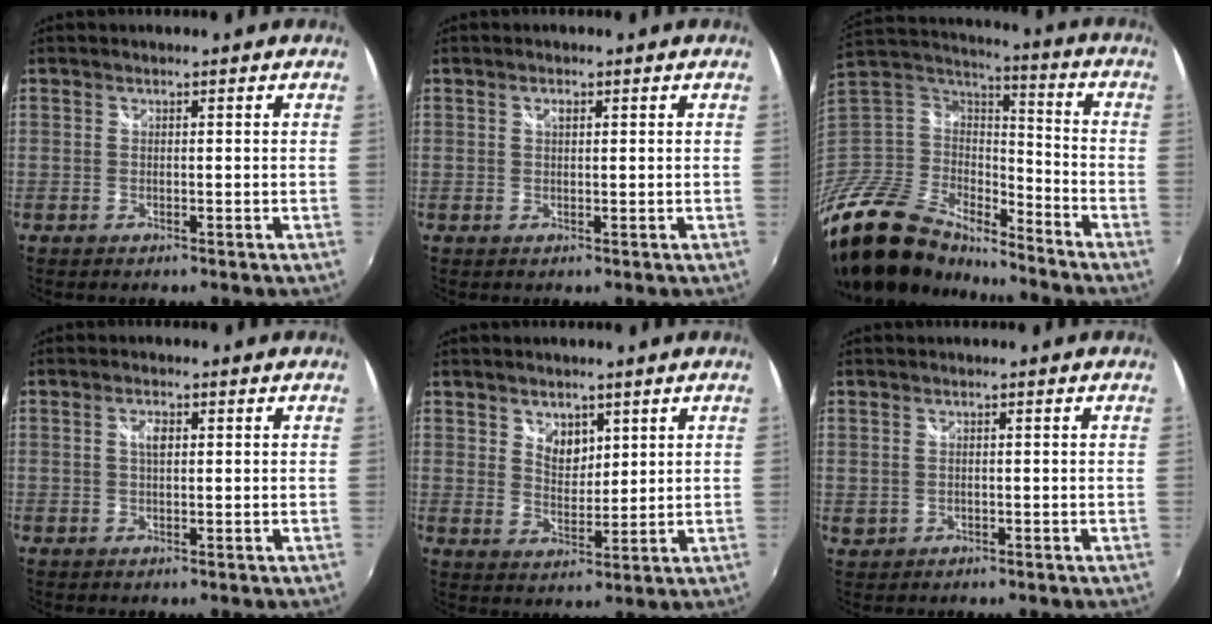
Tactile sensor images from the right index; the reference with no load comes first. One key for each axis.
{"total": 1.2, "fx": 0.5, "fy": 0.6, "fz": 0.9, "tx": -0.015, "ty": 0.002, "tz": 0.007}
{"total": 19.6, "fx": -15.0, "fy": 9.9, "fz": 7.9, "tx": -0.195, "ty": 0.007, "tz": -0.277}
{"total": 2.1, "fx": 0.5, "fy": 1.0, "fz": 1.8, "tx": -0.033, "ty": 0.003, "tz": 0.007}
{"total": 5.0, "fx": 2.6, "fy": 3.3, "fz": 2.6, "tx": -0.034, "ty": -0.001, "tz": 0.047}
{"total": 1.8, "fx": 0.3, "fy": 1.4, "fz": 1.0, "tx": -0.021, "ty": -0.001, "tz": 0.011}